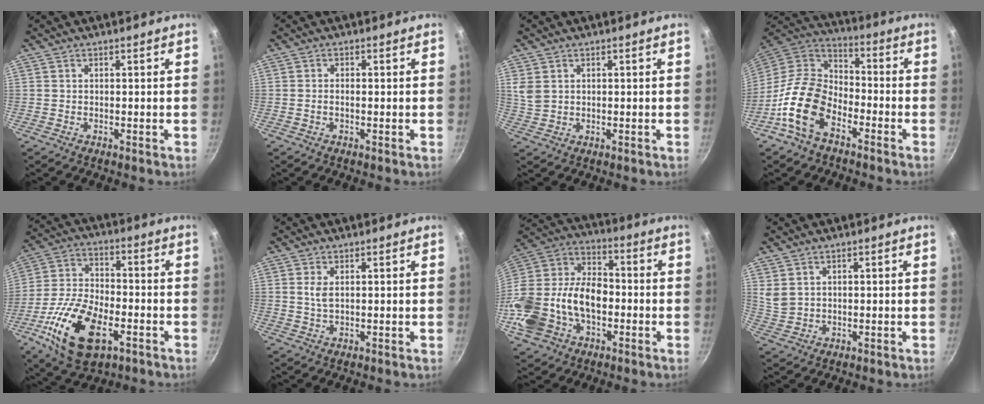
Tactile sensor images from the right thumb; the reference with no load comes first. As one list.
[{"total": 1.0, "force": [-0.3, 0.5, 0.9], "torque": [-0.018, 0.004, -0.007]}, {"total": 3.3, "force": [1.2, 2.5, 1.8], "torque": [-0.029, -0.005, 0.031]}, {"total": 14.6, "force": [-7.4, 8.9, 9.0], "torque": [-0.147, 0.059, -0.164]}, {"total": 18.0, "force": [-7.0, 9.4, 13.7], "torque": [-0.259, 0.020, -0.129]}, {"total": 2.3, "force": [0.6, 1.0, 1.9], "torque": [-0.038, -0.005, 0.014]}, {"total": 22.3, "force": [-4.8, 15.2, 15.6], "torque": [-0.301, 0.055, -0.088]}, {"total": 3.1, "force": [1.6, 2.1, 1.6], "torque": [-0.026, -0.007, 0.042]}]